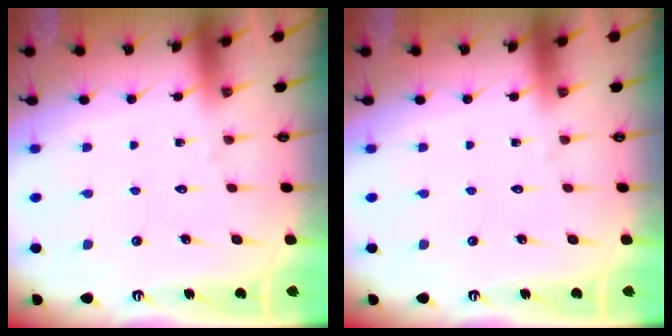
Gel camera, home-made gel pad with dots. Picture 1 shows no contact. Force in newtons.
{"total": 0.0}